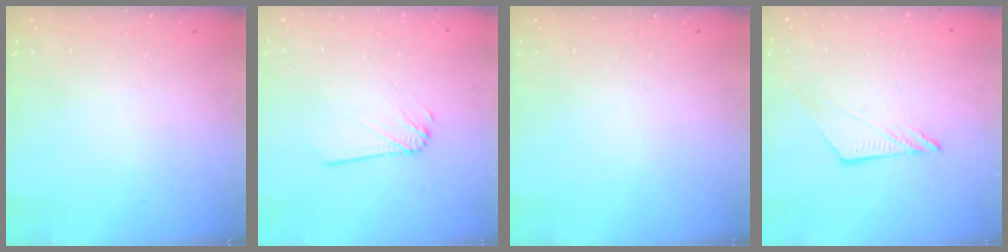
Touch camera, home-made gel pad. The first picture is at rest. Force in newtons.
{"total": 2.0, "press": 2.0, "slide": 0.1}
{"total": 0.0}
{"total": 7.6, "press": 7.6, "slide": 0.1}